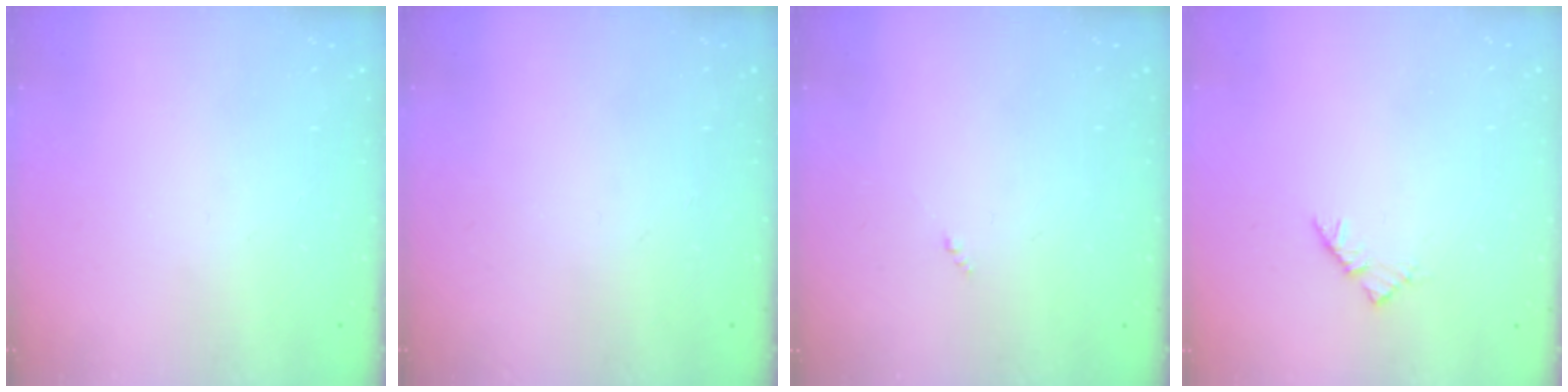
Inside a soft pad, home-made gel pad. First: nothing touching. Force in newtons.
{"total": 0.0}
{"total": 0.0}
{"total": 2.9, "press": 2.8, "slide": 0.7}